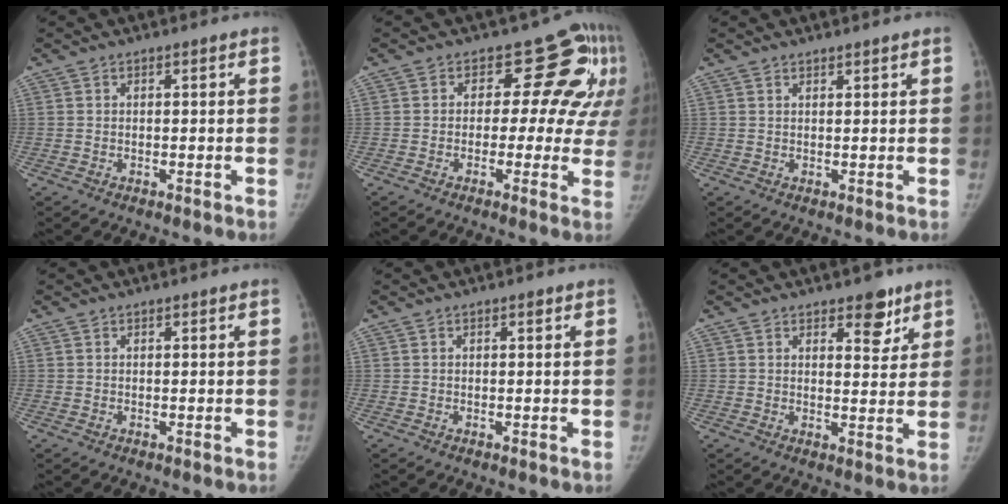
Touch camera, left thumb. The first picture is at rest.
{"total": 13.5, "force": [4.4, 9.2, 8.7], "torque": [-0.039, 0.004, 0.039]}
{"total": 0.8, "force": [0.8, 0.1, 0.1], "torque": [-0.001, -0.006, 0.014]}
{"total": 0.0}
{"total": 0.6, "force": [0.3, 0.2, 0.4], "torque": [-0.006, -0.001, 0.004]}
{"total": 5.5, "force": [3.6, 2.7, 3.1], "torque": [-0.014, -0.022, 0.049]}